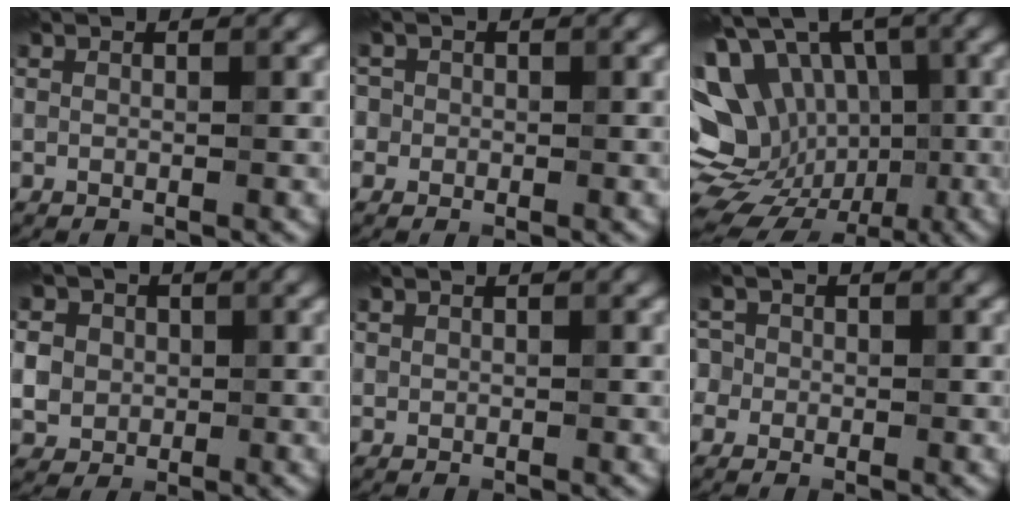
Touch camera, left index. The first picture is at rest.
{"total": 1.9, "force": [0.0, 1.9, 0.0], "torque": [0.022, 0.010, -0.019]}
{"total": 16.8, "force": [-3.9, 14.0, 8.5], "torque": [-0.153, 0.013, -0.060]}
{"total": 5.6, "force": [0.6, 5.3, 1.6], "torque": [-0.039, 0.026, -0.005]}
{"total": 0.0}
{"total": 2.7, "force": [-0.7, 2.6, 0.1], "torque": [0.025, 0.018, -0.040]}